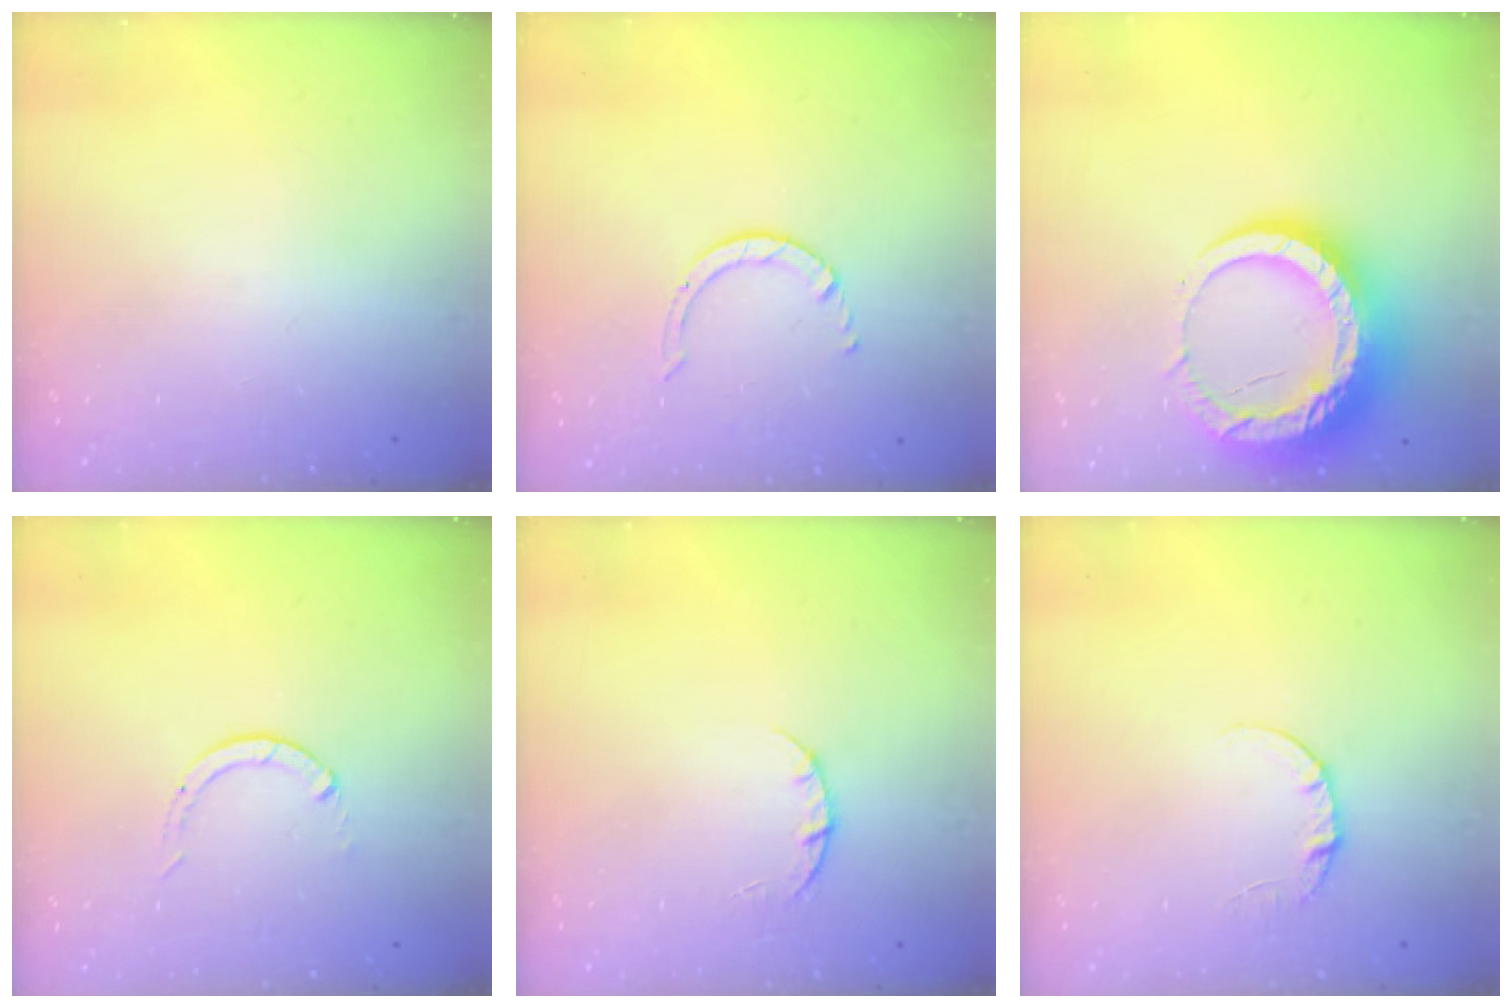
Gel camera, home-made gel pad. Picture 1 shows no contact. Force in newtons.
{"total": 2.5, "press": 2.4, "slide": 0.3}
{"total": 17.1, "press": 17.0, "slide": 1.6}
{"total": 0.0}
{"total": 2.3, "press": 2.3, "slide": 0.3}
{"total": 3.6, "press": 3.6, "slide": 0.3}